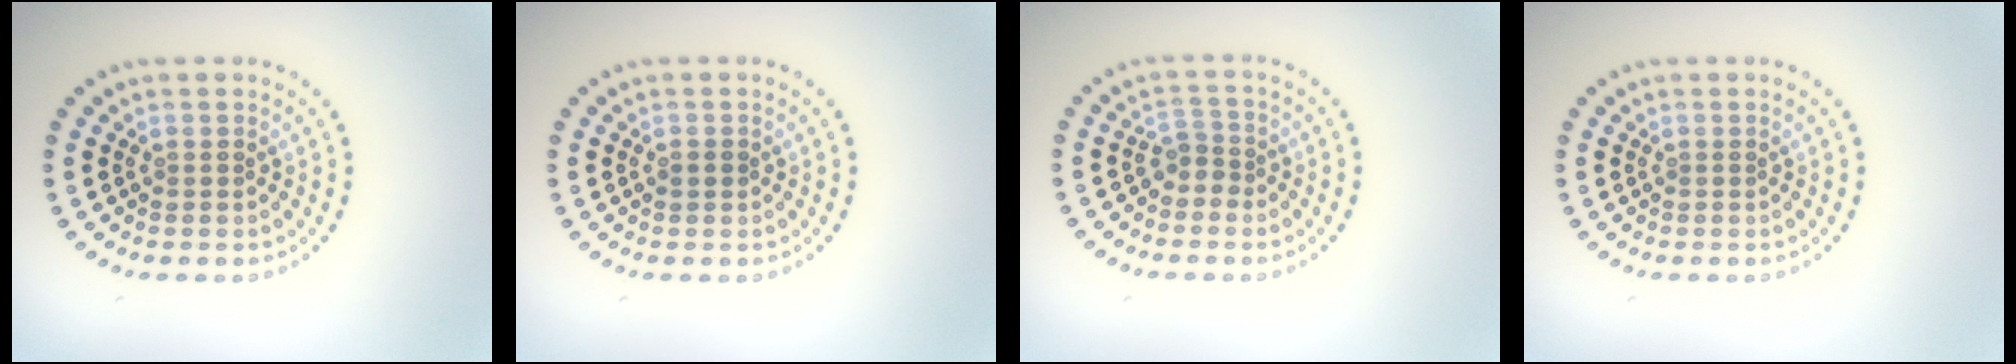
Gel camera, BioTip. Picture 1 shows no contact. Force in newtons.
{"total": 0.9, "press": 0.9, "slide": 0.1}
{"total": 1.8, "press": 1.1, "slide": 1.3}
{"total": 0.0}